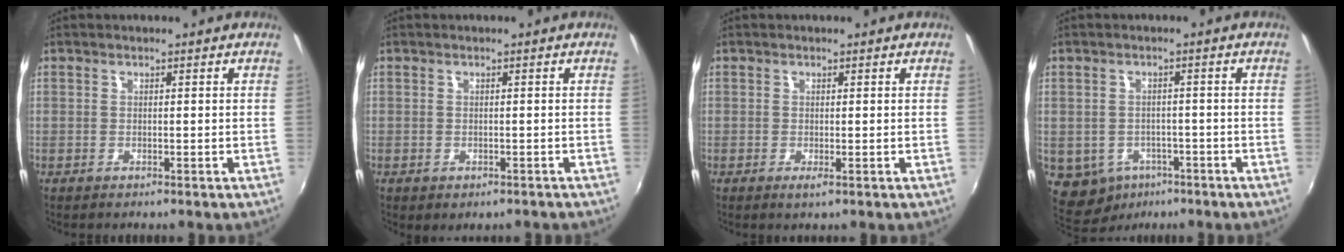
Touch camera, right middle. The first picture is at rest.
{"total": 1.6, "force": [-0.9, 0.9, 1.0], "torque": [-0.017, -0.007, -0.009]}
{"total": 1.0, "force": [-0.1, -0.1, 0.9], "torque": [-0.017, -0.002, -0.002]}
{"total": 7.4, "force": [-3.7, 5.9, 2.6], "torque": [-0.077, -0.008, -0.040]}